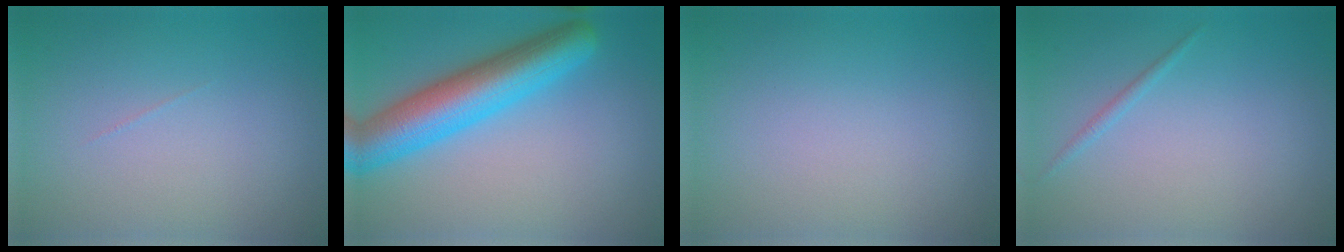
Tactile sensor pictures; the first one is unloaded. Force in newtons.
{"total": 7.7, "press": 7.7, "slide": 0.4}
{"total": 0.0}
{"total": 0.7, "press": 0.7, "slide": 0.1}